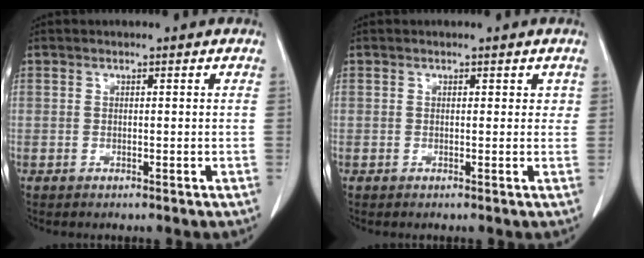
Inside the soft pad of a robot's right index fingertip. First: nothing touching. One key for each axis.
{"total": 1.2, "fx": 0.5, "fy": 0.9, "fz": 0.5, "tx": 0.004, "ty": 0.004, "tz": 0.003}